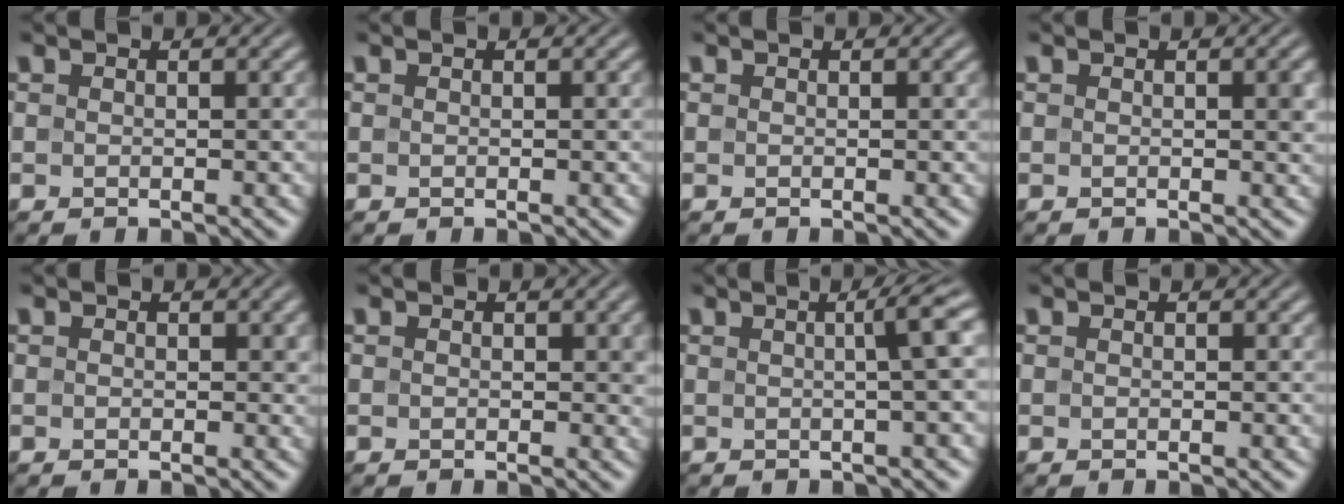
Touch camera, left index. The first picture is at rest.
{"total": 0.0}
{"total": 0.0}
{"total": 0.9, "force": [0.2, 0.2, 0.8], "torque": [-0.009, -0.001, 0.002]}
{"total": 0.7, "force": [0.2, 0.6, 0.3], "torque": [0.000, -0.001, -0.001]}
{"total": 0.9, "force": [0.3, 0.7, 0.5], "torque": [-0.002, 0.000, 0.001]}
{"total": 3.6, "force": [0.3, 0.7, 3.5], "torque": [-0.038, 0.014, 0.001]}
{"total": 0.0}